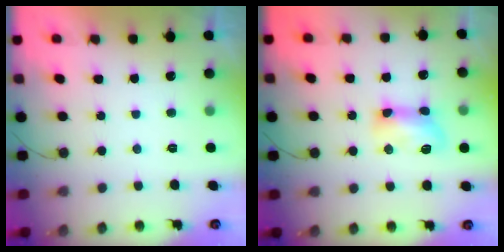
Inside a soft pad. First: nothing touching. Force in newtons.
{"total": 7.6, "press": 7.5, "slide": 1.2}